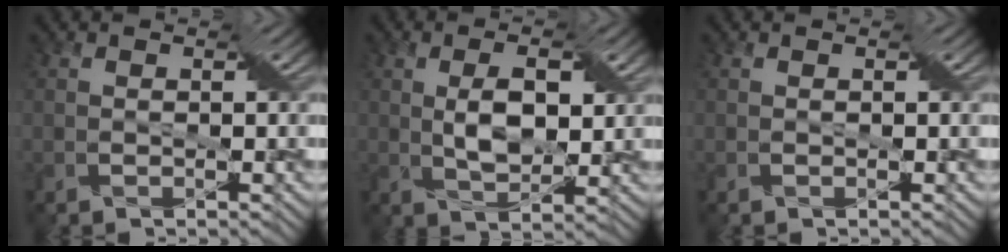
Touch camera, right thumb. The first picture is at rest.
{"total": 3.9, "force": [1.3, 1.7, 3.3], "torque": [-0.060, -0.001, 0.025]}
{"total": 0.0}